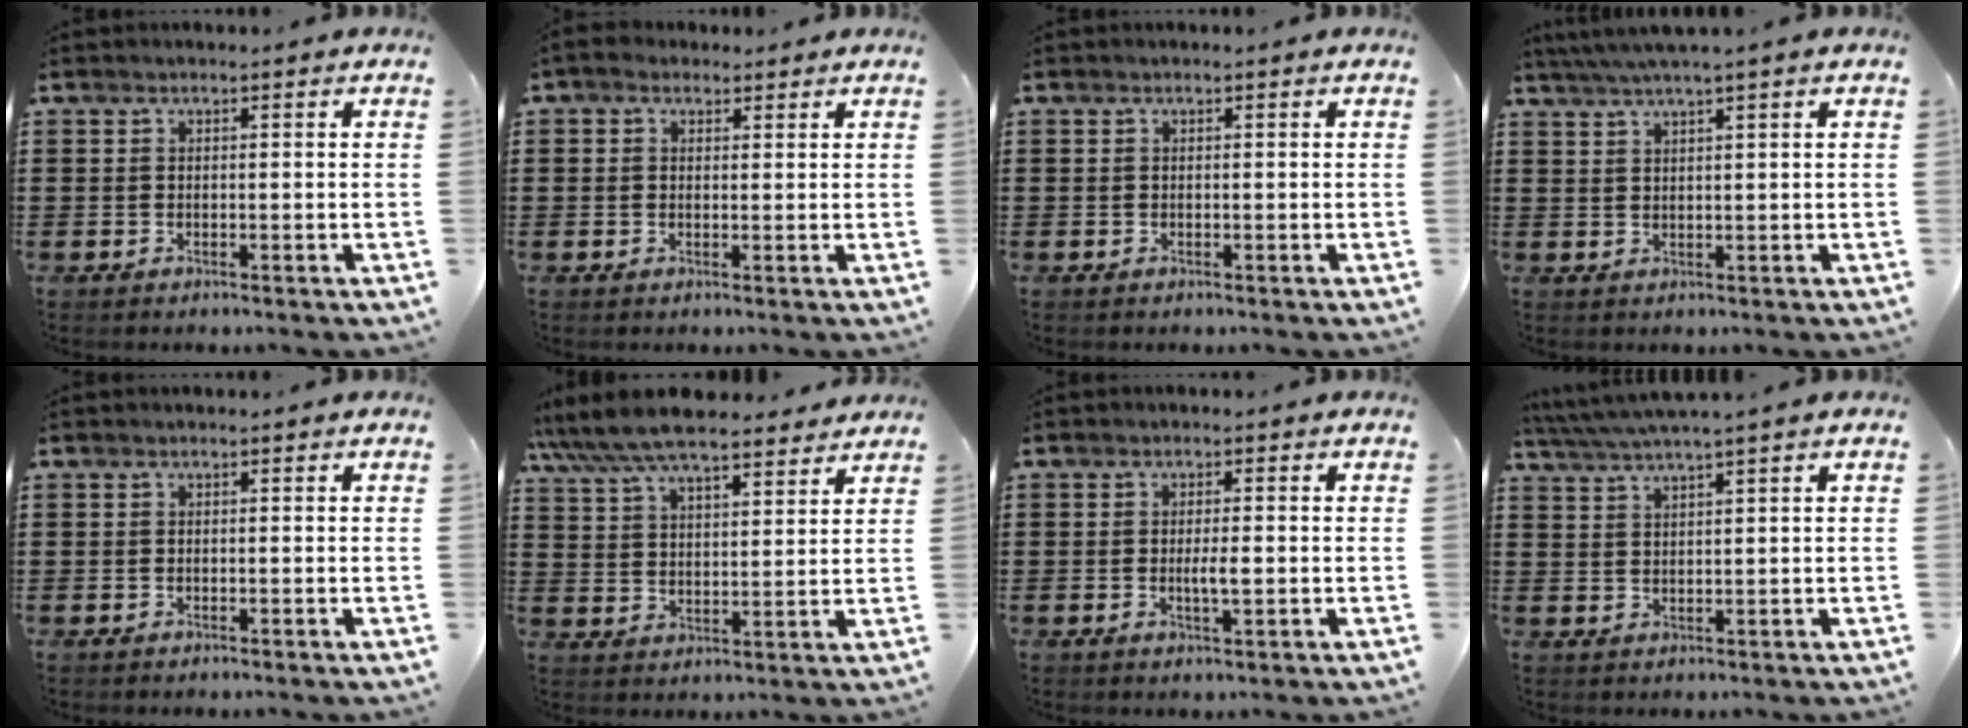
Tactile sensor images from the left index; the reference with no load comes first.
{"total": 1.6, "force": [0.8, 1.2, 0.6], "torque": [-0.016, 0.008, 0.014]}
{"total": 0.0}
{"total": 2.8, "force": [2.0, -0.4, 1.9], "torque": [-0.038, 0.003, 0.036]}
{"total": 0.0}
{"total": 8.0, "force": [7.3, 1.5, 2.9], "torque": [-0.083, -0.026, 0.132]}
{"total": 2.7, "force": [-0.3, 0.6, 2.6], "torque": [-0.055, -0.005, -0.008]}
{"total": 3.1, "force": [2.6, -0.7, 1.7], "torque": [-0.039, -0.006, 0.045]}